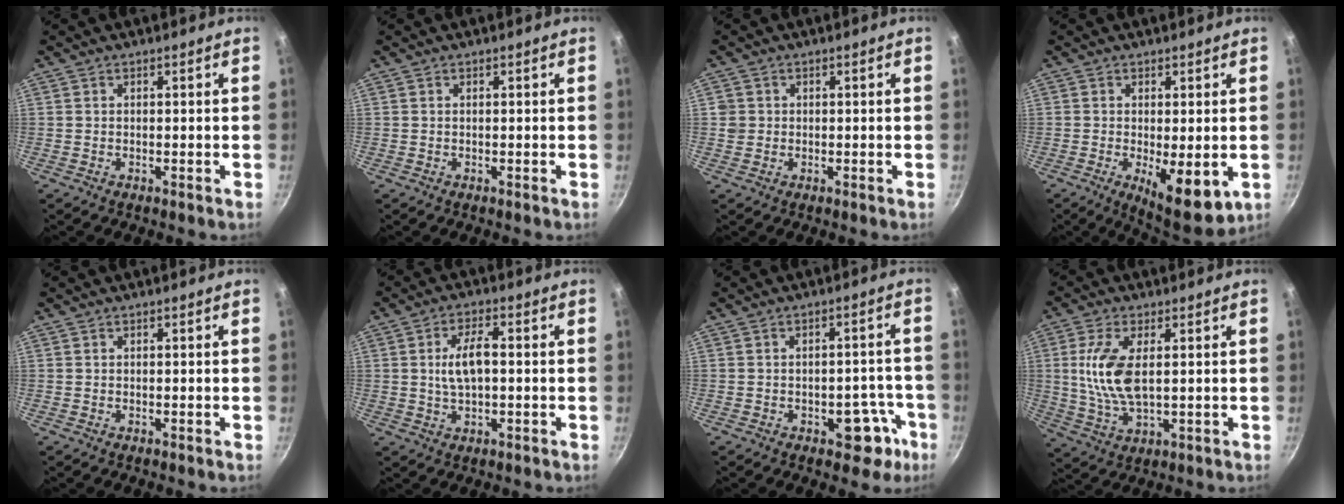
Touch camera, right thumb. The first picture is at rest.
{"total": 0.0}
{"total": 2.2, "force": [0.2, 2.1, 0.4], "torque": [0.002, 0.003, 0.006]}
{"total": 10.0, "force": [-2.6, 3.7, 9.0], "torque": [-0.123, -0.023, -0.027]}
{"total": 0.0}
{"total": 6.4, "force": [0.4, 2.9, 5.7], "torque": [-0.109, 0.009, 0.005]}
{"total": 7.4, "force": [-3.6, 4.2, 4.9], "torque": [-0.028, 0.038, -0.038]}
{"total": 10.7, "force": [1.4, 4.9, 9.4], "torque": [-0.206, -0.009, 0.035]}